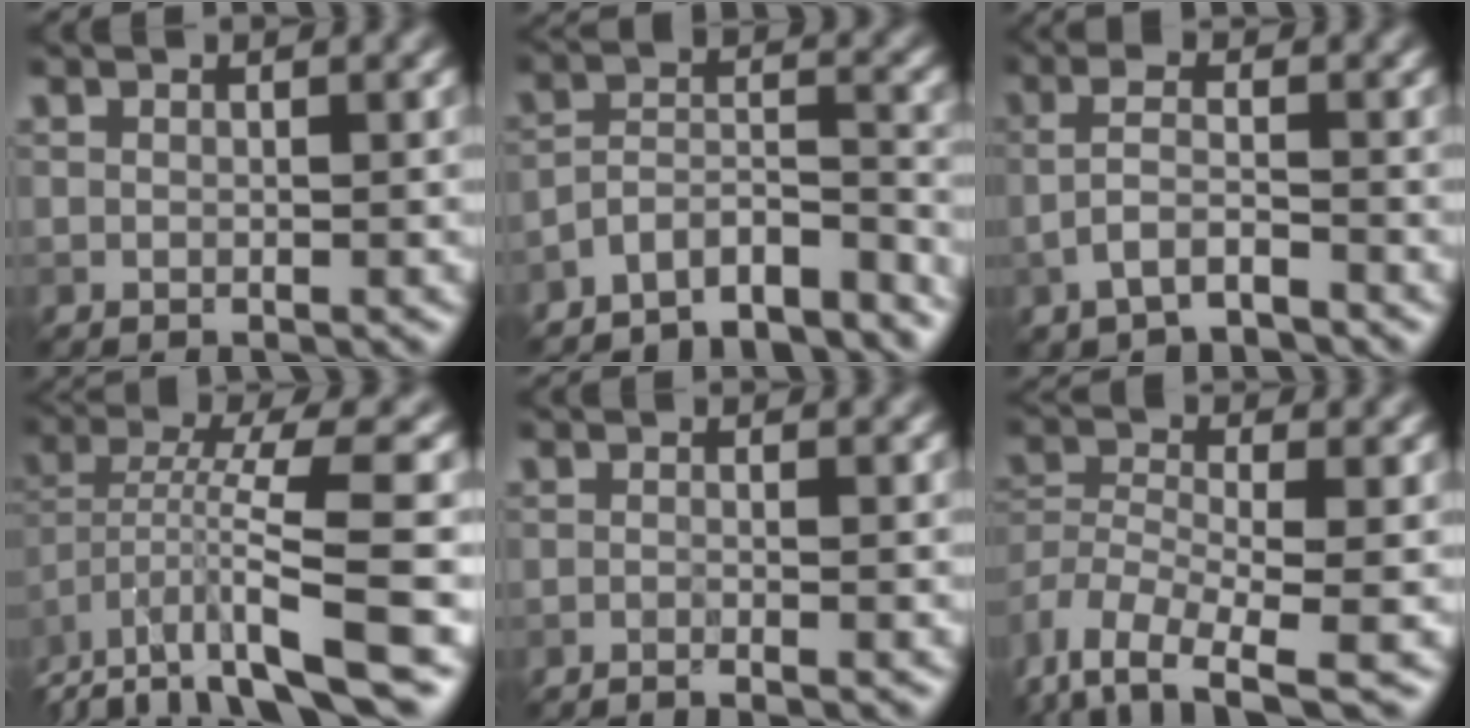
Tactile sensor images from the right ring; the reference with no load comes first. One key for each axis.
{"total": 6.3, "fx": -5.8, "fy": 1.5, "fz": 2.1, "tx": -0.036, "ty": -0.005, "tz": -0.097}
{"total": 3.0, "fx": -1.7, "fy": 0.8, "fz": 2.3, "tx": -0.050, "ty": 0.007, "tz": -0.041}
{"total": 6.7, "fx": -3.0, "fy": 1.7, "fz": 5.7, "tx": -0.099, "ty": 0.003, "tz": -0.062}
{"total": 1.7, "fx": -1.3, "fy": 0.2, "fz": 1.1, "tx": -0.012, "ty": -0.002, "tz": -0.030}
{"total": 7.6, "fx": -4.7, "fy": 3.4, "fz": 4.9, "tx": -0.098, "ty": -0.011, "tz": -0.093}